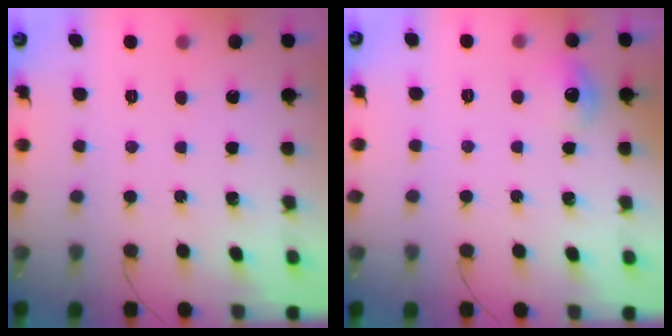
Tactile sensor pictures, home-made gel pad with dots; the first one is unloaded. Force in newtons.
{"total": 5.8, "press": 5.6, "slide": 1.3}